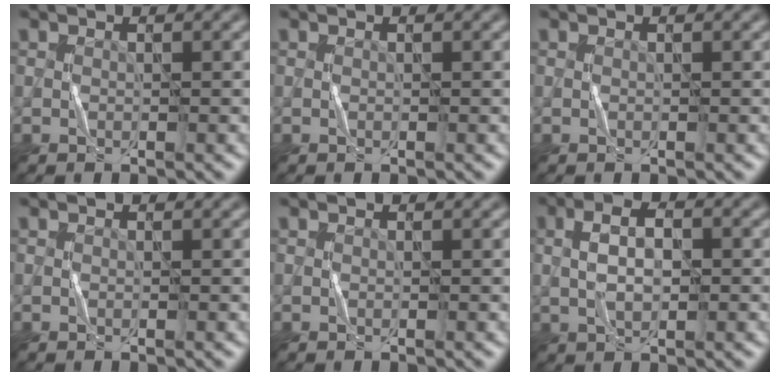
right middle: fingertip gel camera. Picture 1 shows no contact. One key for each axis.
{"total": 0.0}
{"total": 0.0}
{"total": 0.0}
{"total": 0.0}
{"total": 3.7, "fx": 0.2, "fy": 1.7, "fz": 3.2, "tx": -0.067, "ty": 0.006, "tz": 0.003}